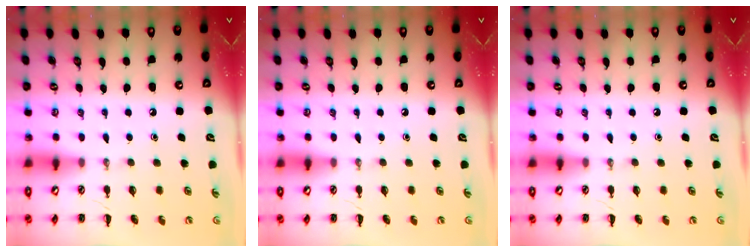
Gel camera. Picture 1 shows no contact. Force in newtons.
{"total": 0.0}
{"total": 0.0}